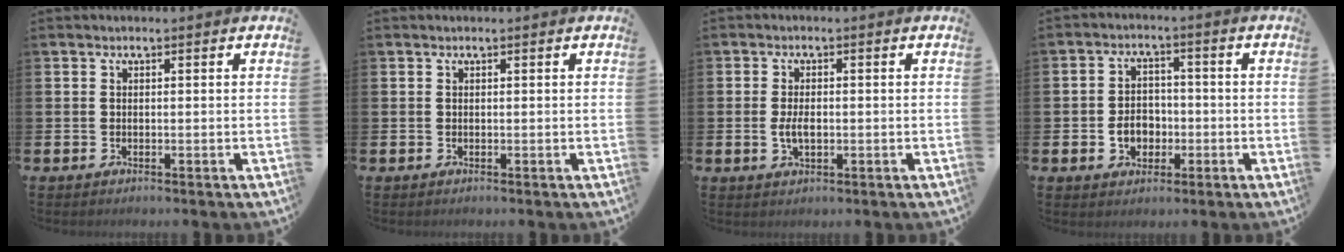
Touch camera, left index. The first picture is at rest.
{"total": 0.0}
{"total": 2.8, "force": [-0.2, 1.4, 2.3], "torque": [-0.036, 0.000, -0.007]}
{"total": 4.4, "force": [-1.2, 3.6, 2.3], "torque": [-0.040, 0.003, -0.028]}